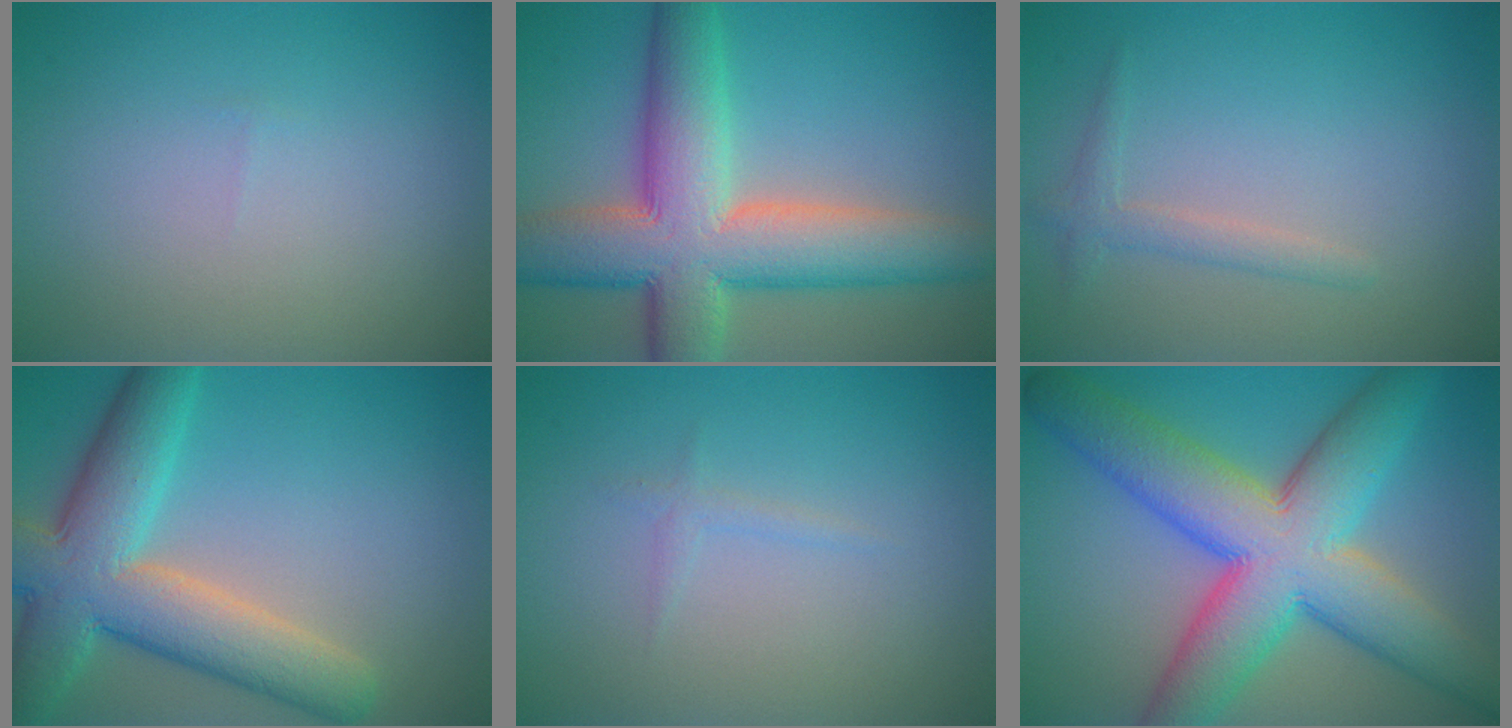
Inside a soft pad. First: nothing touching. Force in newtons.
{"total": 11.5, "press": 11.5, "slide": 0.4}
{"total": 1.6, "press": 1.6, "slide": 0.1}
{"total": 9.5, "press": 9.5, "slide": 0.7}
{"total": 0.8, "press": 0.8, "slide": 0.1}
{"total": 12.5, "press": 12.5, "slide": 0.4}